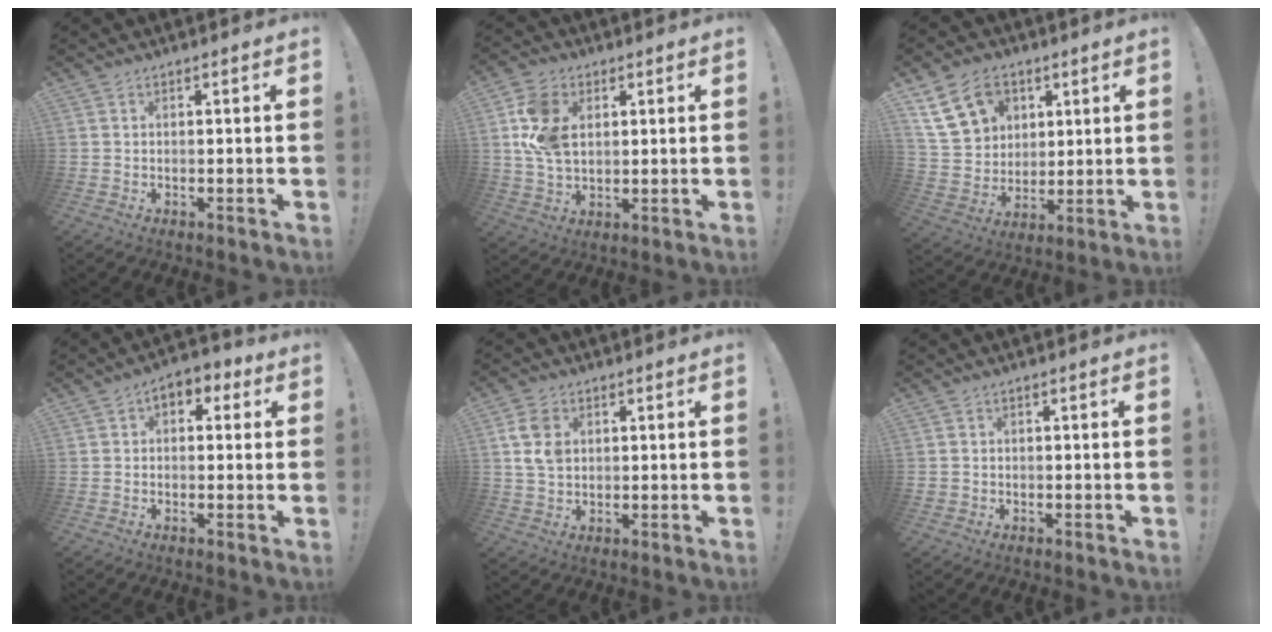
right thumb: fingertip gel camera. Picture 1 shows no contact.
{"total": 13.4, "force": [3.1, 9.6, 8.9], "torque": [-0.171, 0.001, 0.062]}
{"total": 16.9, "force": [8.2, 12.9, 7.4], "torque": [-0.125, -0.029, 0.167]}
{"total": 4.6, "force": [1.1, 3.3, 3.0], "torque": [-0.036, 0.000, 0.018]}
{"total": 9.0, "force": [2.2, 6.9, 5.4], "torque": [-0.098, 0.005, 0.046]}
{"total": 1.2, "force": [-0.1, 1.2, 0.3], "torque": [-0.005, 0.003, -0.002]}